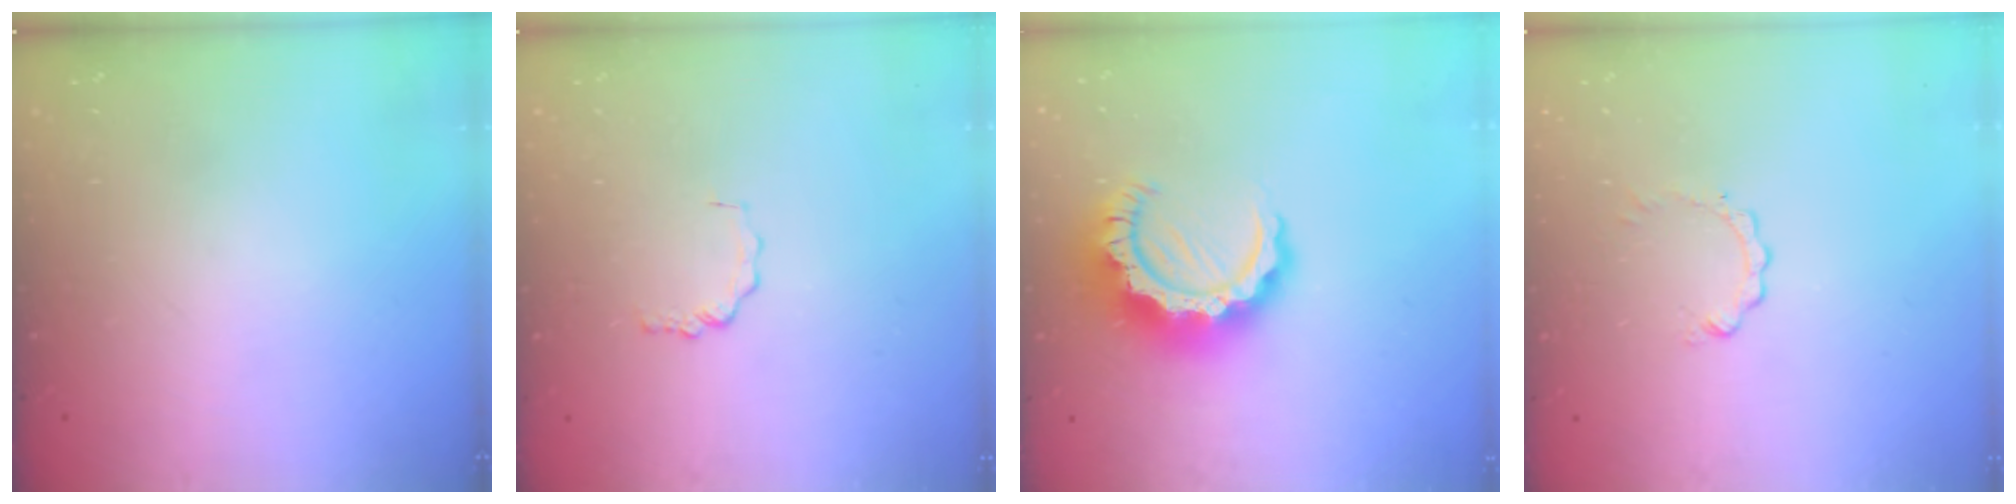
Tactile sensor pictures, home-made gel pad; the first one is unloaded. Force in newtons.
{"total": 1.8, "press": 1.8, "slide": 0.3}
{"total": 12.4, "press": 12.3, "slide": 1.3}
{"total": 0.0}